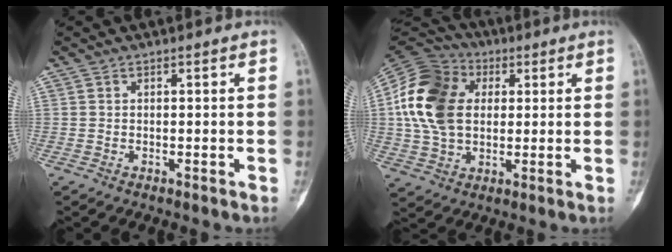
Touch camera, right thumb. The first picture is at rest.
{"total": 18.2, "force": [2.9, 13.2, 12.2], "torque": [-0.231, 0.013, 0.050]}